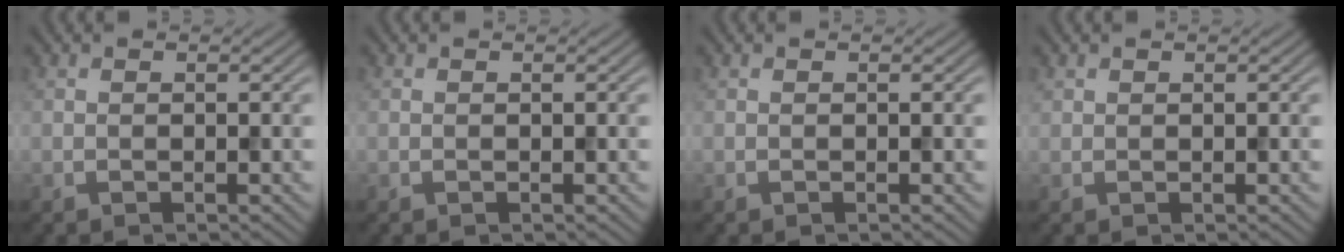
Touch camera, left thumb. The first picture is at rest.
{"total": 0.0}
{"total": 0.0}
{"total": 0.6, "force": [0.5, 0.3, 0.0], "torque": [-0.001, -0.001, 0.014]}